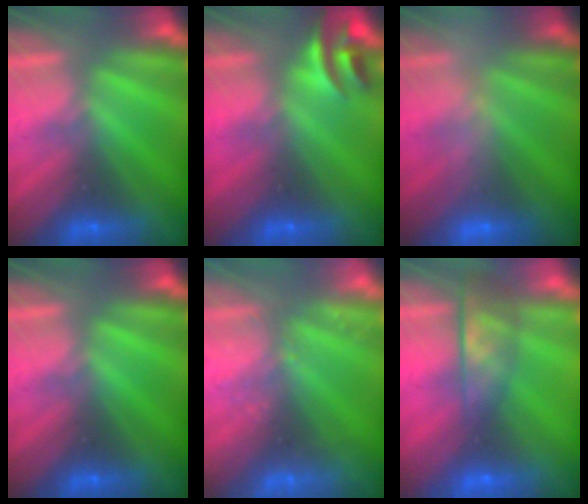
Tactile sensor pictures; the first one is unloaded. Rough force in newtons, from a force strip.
{"total": 2.9}
{"total": 2.4}
{"total": 0.0}
{"total": 2.5}
{"total": 8.6}